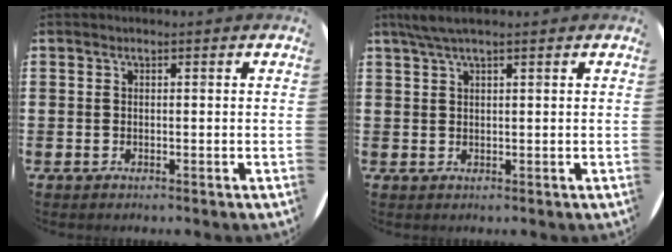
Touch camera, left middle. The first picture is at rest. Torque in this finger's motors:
{"motor_torque": [0.88, -0.83, 0.11, 0.10]}